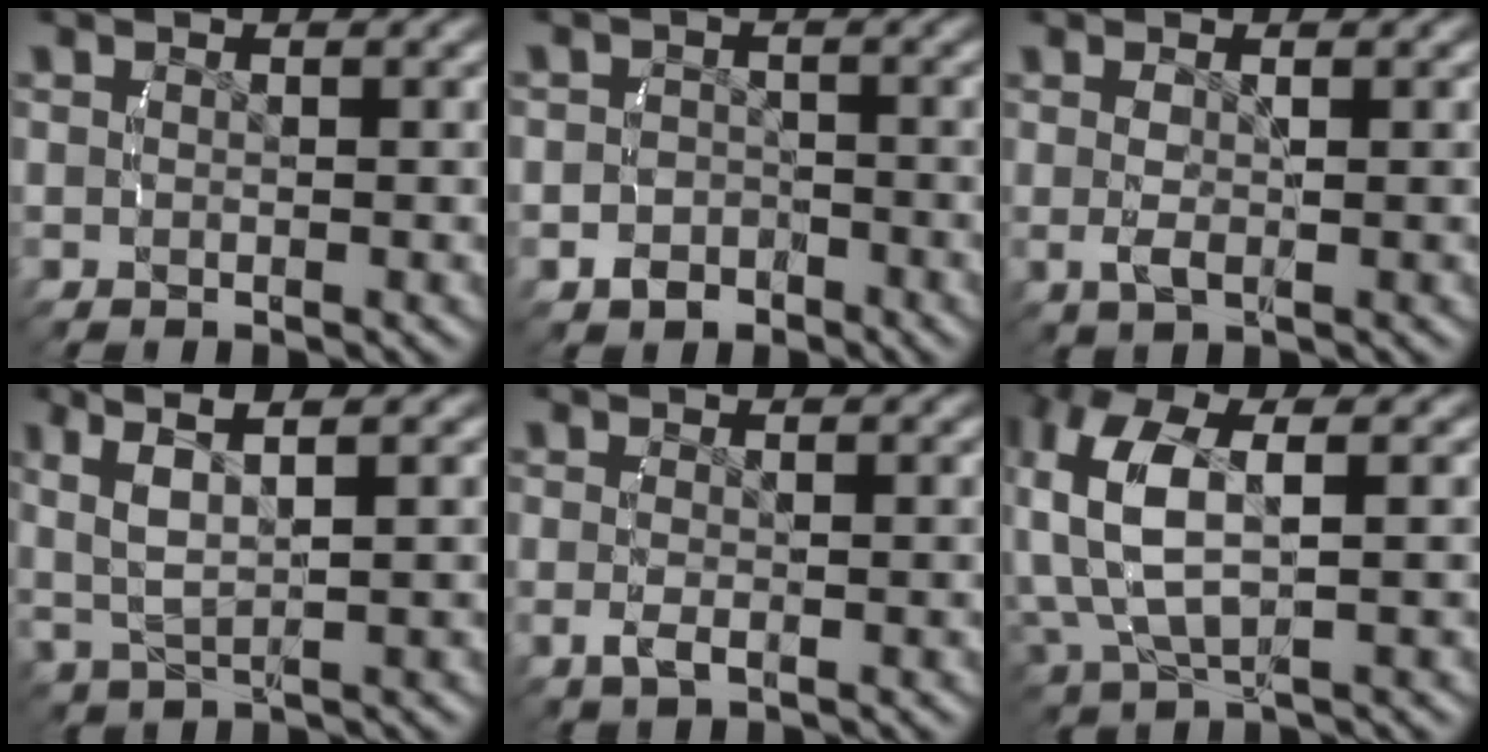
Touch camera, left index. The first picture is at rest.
{"total": 2.5, "force": [-1.6, 1.9, 0.1], "torque": [0.001, -0.005, -0.028]}
{"total": 2.0, "force": [0.1, 0.2, 2.0], "torque": [-0.048, -0.006, 0.009]}
{"total": 4.8, "force": [1.7, 2.0, 4.0], "torque": [-0.097, 0.008, 0.032]}
{"total": 1.8, "force": [-0.6, 0.1, 1.7], "torque": [-0.042, -0.010, -0.005]}
{"total": 7.4, "force": [1.0, 4.3, 5.9], "torque": [-0.163, -0.018, 0.032]}